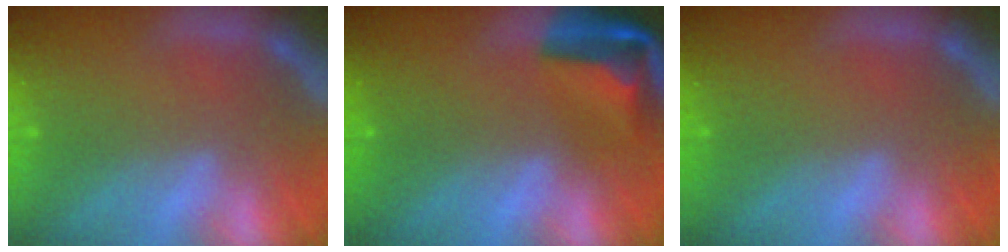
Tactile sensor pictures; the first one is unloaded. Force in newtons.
{"total": 7.4}
{"total": 0.0}